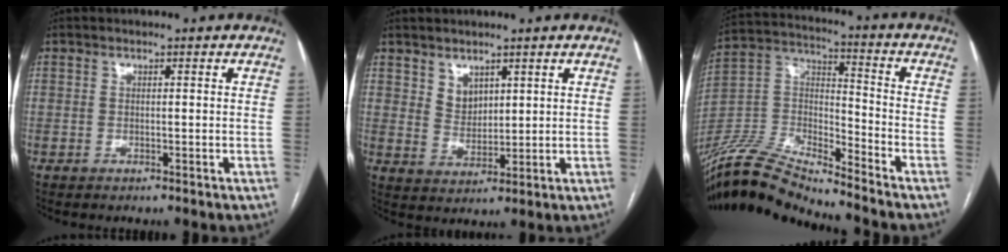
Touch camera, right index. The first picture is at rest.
{"total": 3.7, "force": [2.3, 2.5, 1.5], "torque": [-0.029, 0.000, 0.055]}
{"total": 15.6, "force": [-14.9, 0.6, 4.5], "torque": [-0.082, 0.035, -0.288]}